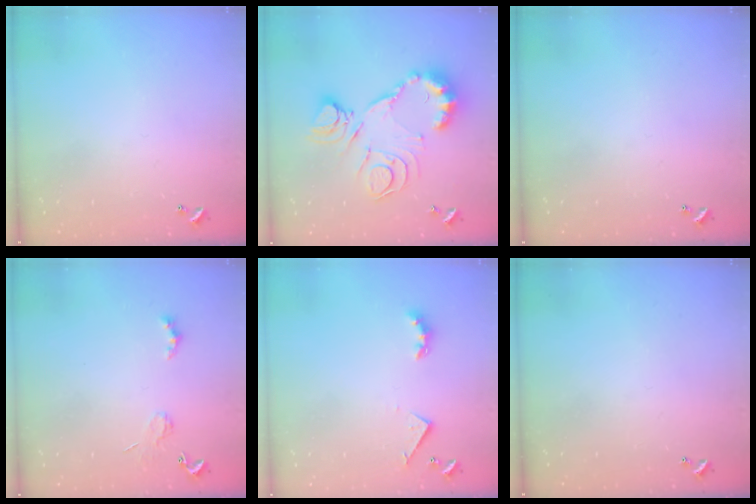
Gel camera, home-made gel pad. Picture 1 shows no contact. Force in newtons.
{"total": 21.4, "press": 21.4, "slide": 1.9}
{"total": 0.0}
{"total": 2.0, "press": 1.9, "slide": 0.4}
{"total": 3.5, "press": 3.4, "slide": 0.7}
{"total": 0.0}